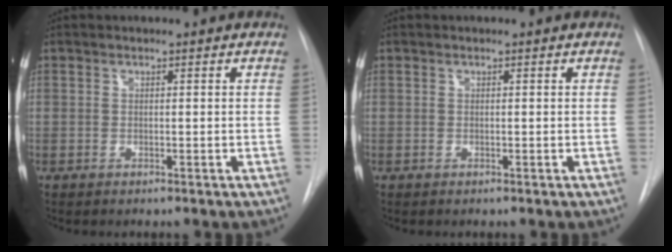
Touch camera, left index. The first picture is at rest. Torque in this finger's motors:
{"motor_torque": [0.06, 0.00, 0.01, 0.00]}